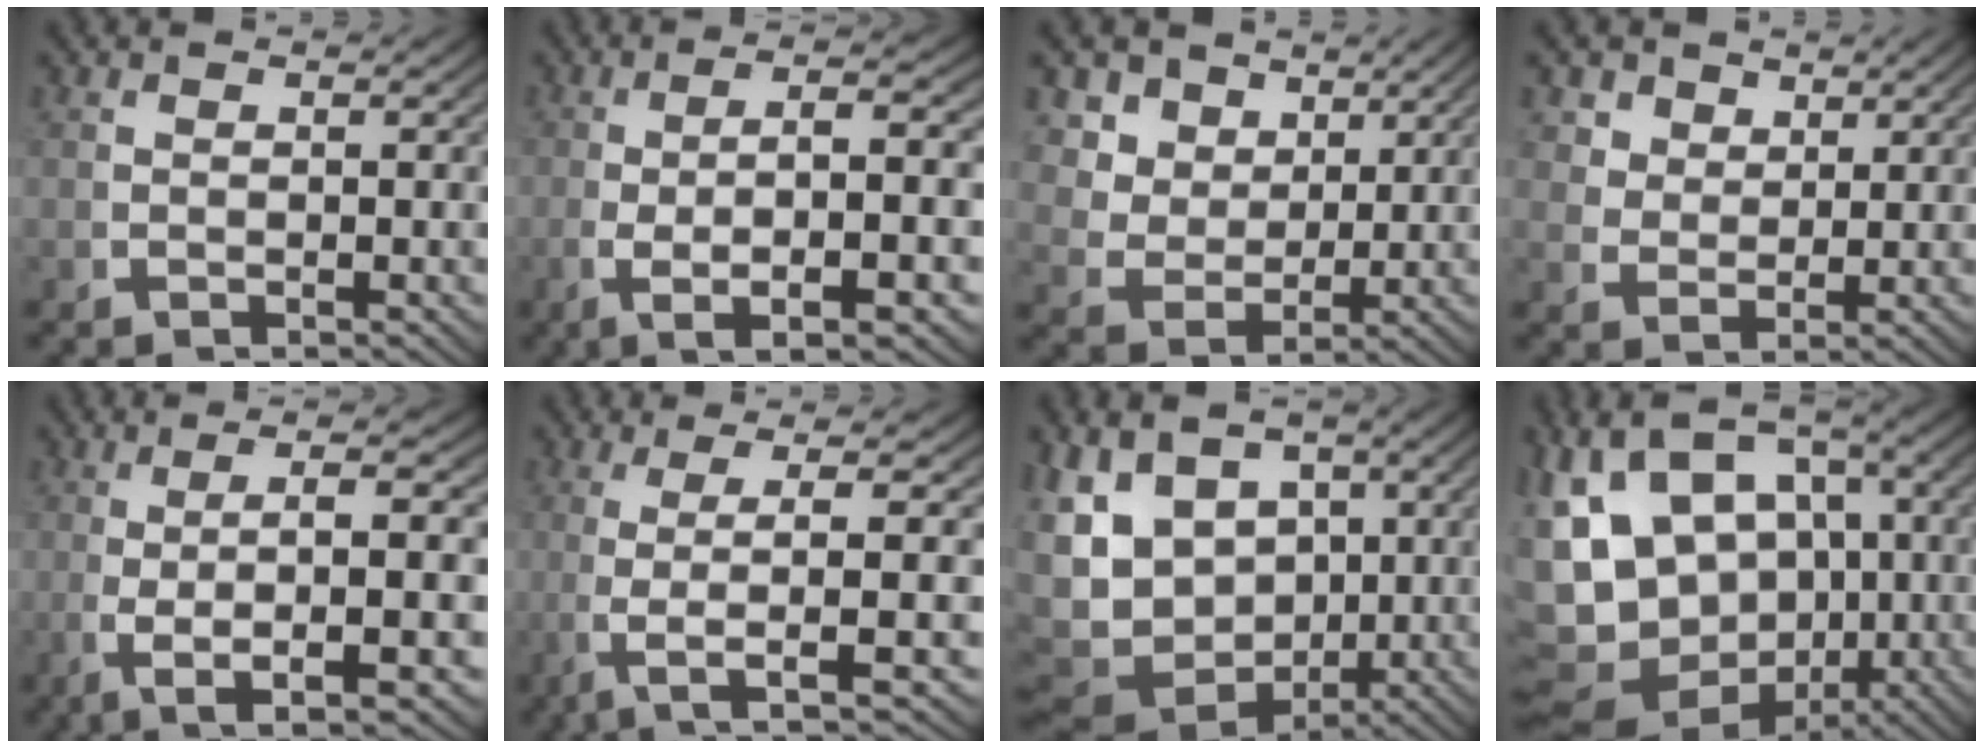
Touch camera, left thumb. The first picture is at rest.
{"total": 8.3, "force": [-1.2, 2.5, 7.9], "torque": [-0.149, -0.011, -0.004]}
{"total": 8.2, "force": [2.3, 6.6, 4.3], "torque": [-0.108, -0.030, 0.048]}
{"total": 4.3, "force": [2.5, 3.0, 1.8], "torque": [-0.041, -0.015, 0.054]}
{"total": 9.1, "force": [-0.9, 2.7, 8.6], "torque": [-0.165, -0.013, 0.002]}
{"total": 8.7, "force": [-0.2, 2.7, 8.3], "torque": [-0.174, -0.011, 0.010]}
{"total": 14.1, "force": [-0.3, 10.8, 9.0], "torque": [-0.194, -0.044, 0.011]}
{"total": 17.6, "force": [-2.3, 13.8, 10.8], "torque": [-0.233, -0.067, -0.007]}